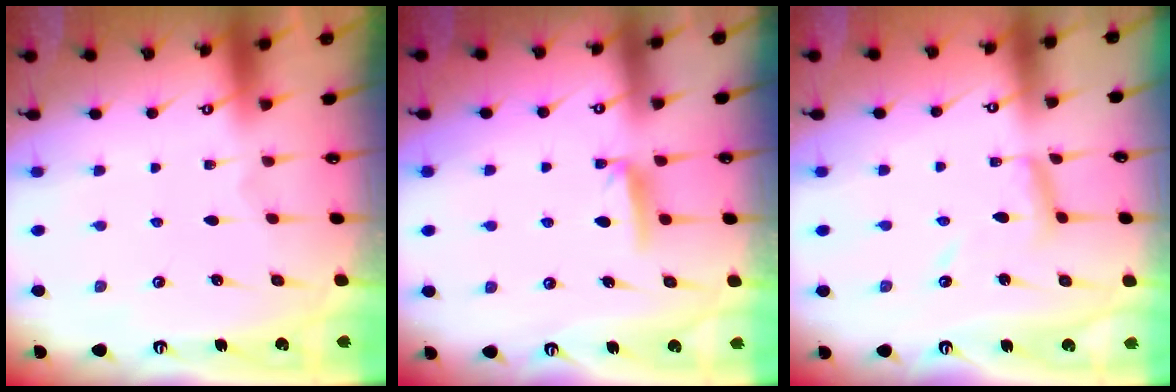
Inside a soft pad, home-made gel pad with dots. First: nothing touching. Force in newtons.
{"total": 4.9, "press": 4.9, "slide": 0.7}
{"total": 8.6, "press": 8.6, "slide": 0.6}